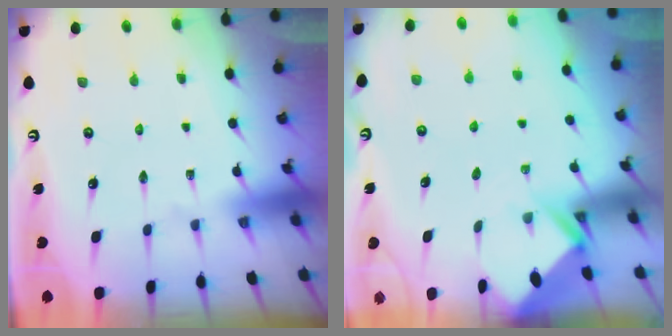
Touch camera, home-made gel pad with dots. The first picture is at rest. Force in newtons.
{"total": 2.6, "press": 2.6, "slide": 0.2}